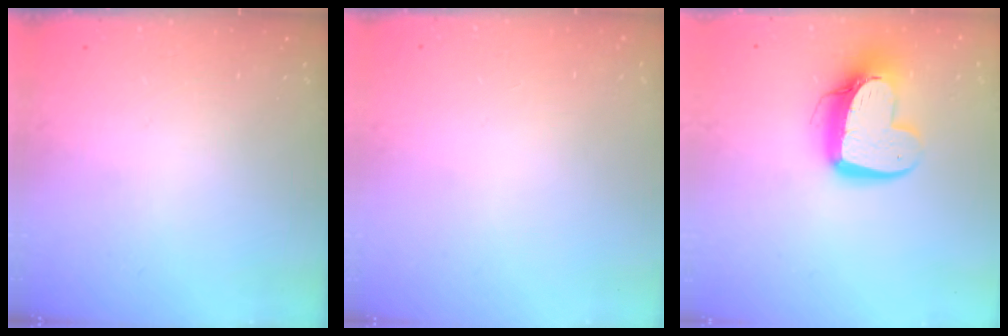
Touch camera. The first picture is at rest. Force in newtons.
{"total": 0.0}
{"total": 13.7, "press": 13.7, "slide": 1.3}